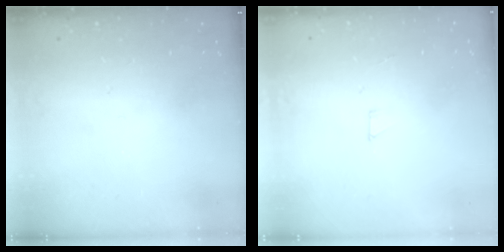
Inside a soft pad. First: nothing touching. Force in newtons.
{"total": 2.0, "press": 2.0, "slide": 0.0}